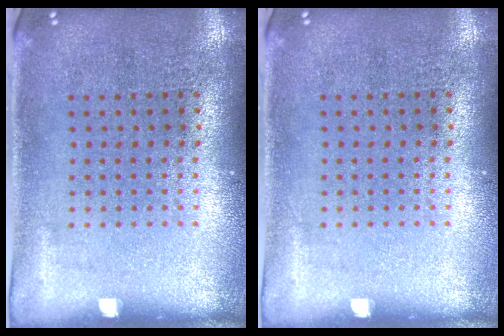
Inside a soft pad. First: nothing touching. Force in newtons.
{"total": 0.0}